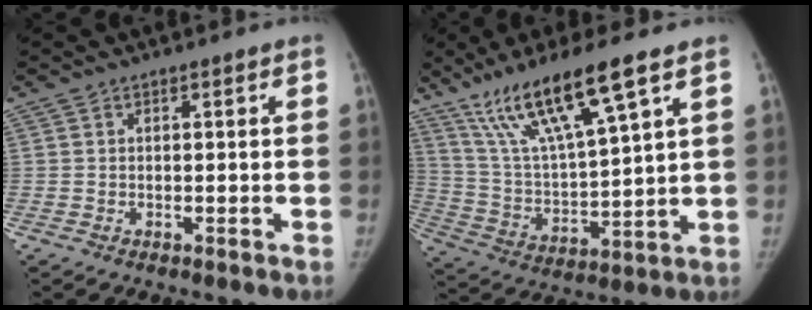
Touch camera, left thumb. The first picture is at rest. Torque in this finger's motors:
{"motor_torque": [1.30, 1.29, 1.43, -1.34, 0.15]}